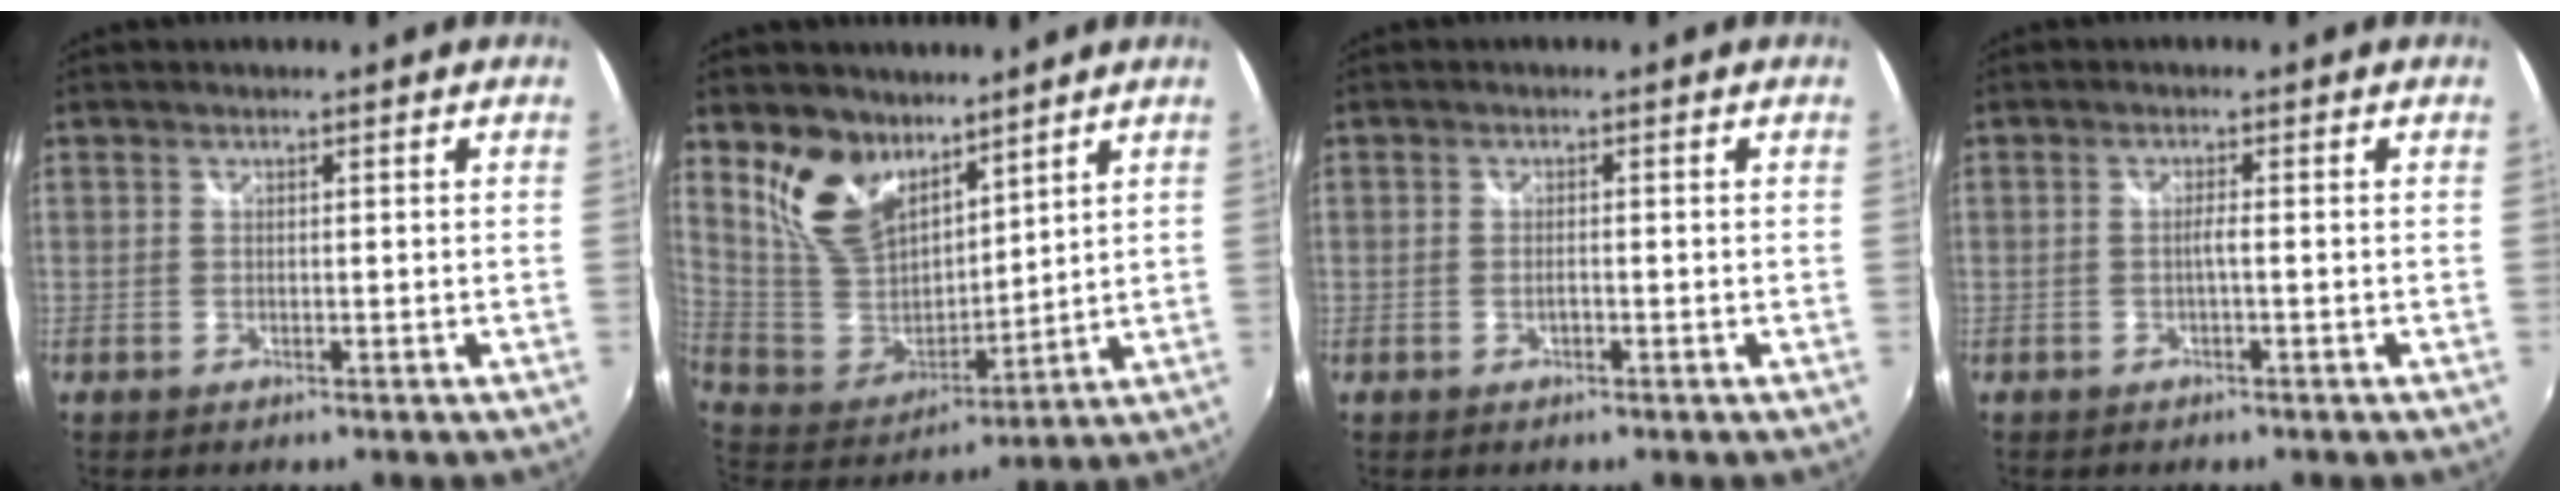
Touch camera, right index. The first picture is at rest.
{"total": 15.0, "force": [10.1, 8.7, 6.8], "torque": [-0.156, 0.010, 0.212]}
{"total": 1.1, "force": [-0.5, 0.5, 0.8], "torque": [-0.018, -0.001, -0.009]}
{"total": 1.5, "force": [-0.4, -0.2, 1.4], "torque": [-0.024, 0.001, -0.010]}